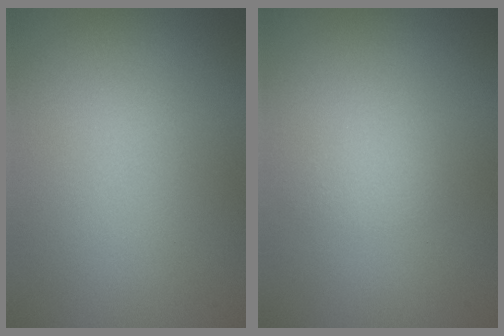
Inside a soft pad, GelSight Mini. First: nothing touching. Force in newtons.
{"total": 0.8, "press": 0.8, "slide": 0.0}